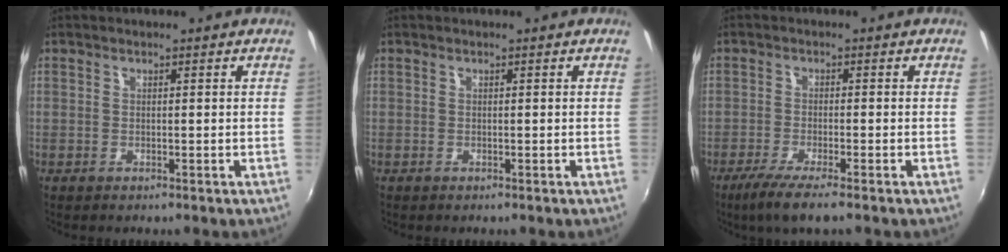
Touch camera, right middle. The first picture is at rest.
{"total": 0.0}
{"total": 6.2, "force": [-4.4, 0.2, 4.4], "torque": [-0.102, -0.019, -0.080]}